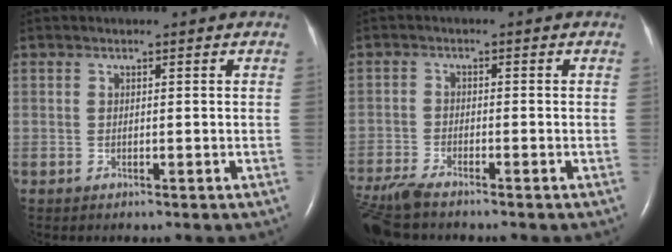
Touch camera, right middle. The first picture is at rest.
{"total": 6.7, "force": [-5.8, 0.7, 3.2], "torque": [-0.069, -0.022, -0.110]}